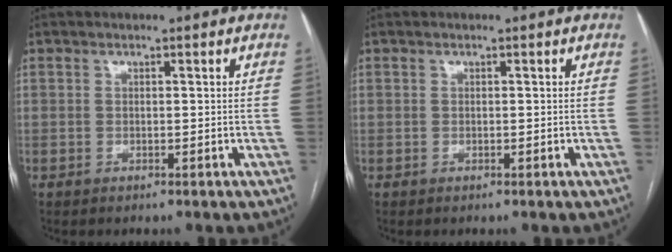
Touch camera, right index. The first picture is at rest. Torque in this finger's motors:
{"motor_torque": [0.15, 0.25, -0.02, -0.01]}